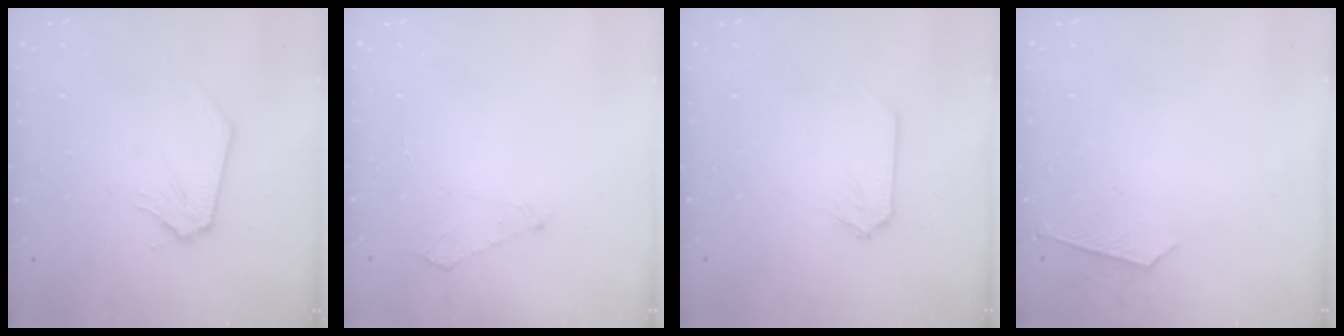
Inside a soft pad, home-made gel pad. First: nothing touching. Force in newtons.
{"total": 3.9, "press": 3.9, "slide": 0.5}
{"total": 0.0}
{"total": 3.2, "press": 3.1, "slide": 0.4}